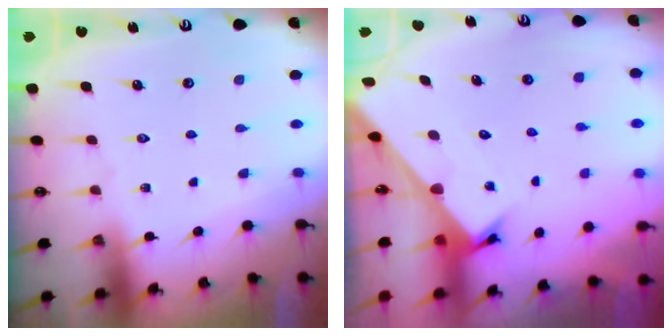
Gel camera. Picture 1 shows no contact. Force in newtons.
{"total": 2.4, "press": 2.4, "slide": 0.2}